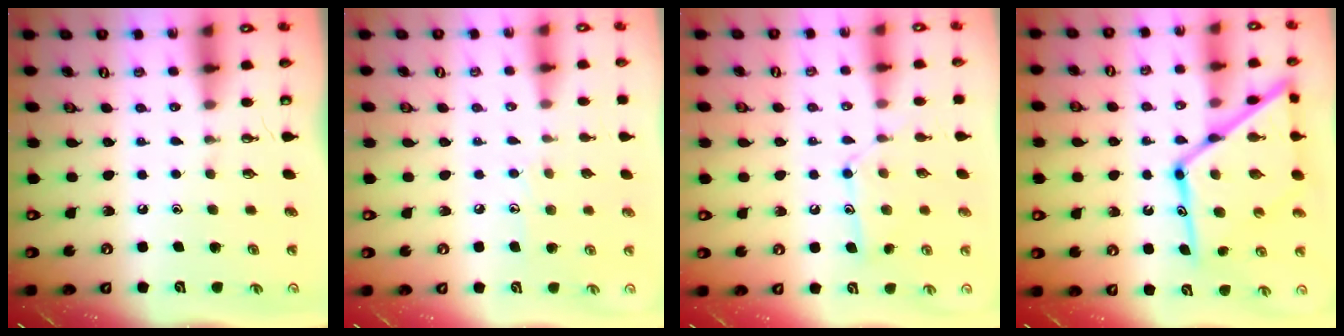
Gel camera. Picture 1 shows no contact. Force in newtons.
{"total": 5.4, "press": 5.4, "slide": 0.5}
{"total": 12.0, "press": 12.0, "slide": 0.7}
{"total": 23.0, "press": 22.9, "slide": 1.8}